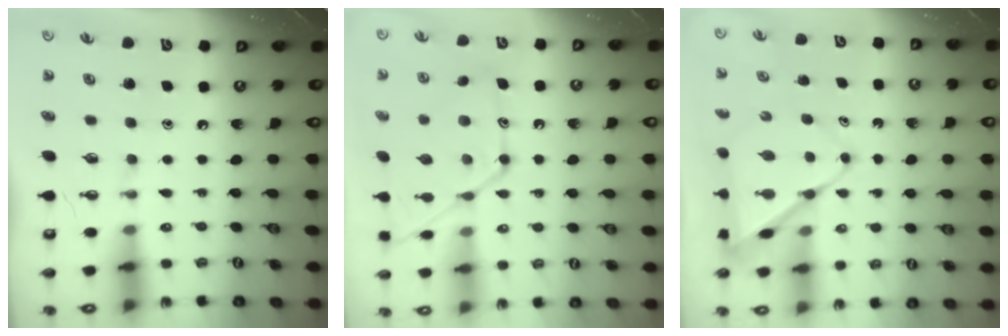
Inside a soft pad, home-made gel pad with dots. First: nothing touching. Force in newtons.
{"total": 15.7, "press": 15.7, "slide": 1.2}
{"total": 8.5, "press": 8.5, "slide": 0.7}